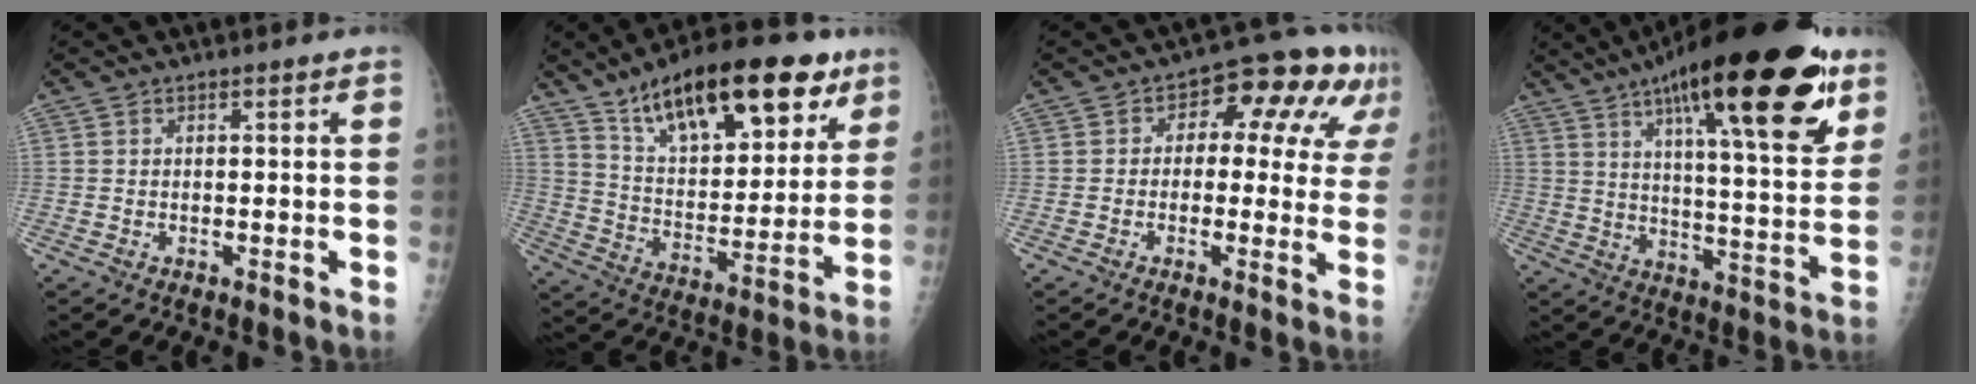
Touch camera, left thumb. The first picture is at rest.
{"total": 25.1, "force": [14.9, 10.5, 17.2], "torque": [-0.228, -0.039, 0.245]}
{"total": 12.7, "force": [4.3, 7.5, 9.4], "torque": [-0.061, 0.022, 0.045]}
{"total": 28.5, "force": [15.5, 7.8, 22.6], "torque": [-0.325, -0.034, 0.233]}